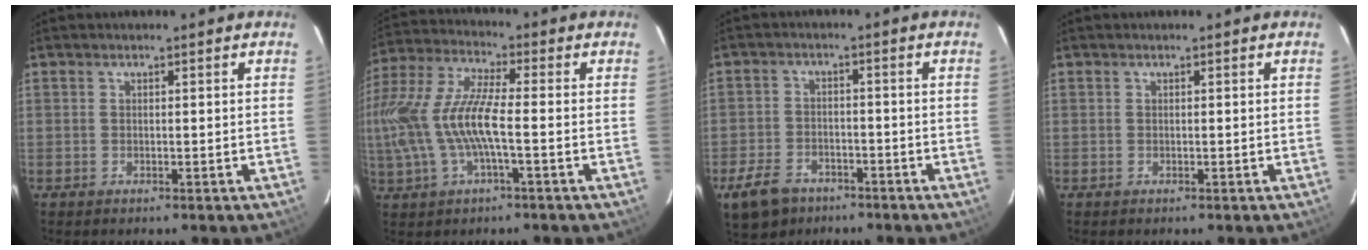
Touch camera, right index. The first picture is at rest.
{"total": 16.0, "force": [-2.1, 4.4, 15.3], "torque": [-0.312, 0.000, -0.041]}
{"total": 9.3, "force": [-6.0, 5.9, 4.0], "torque": [-0.113, 0.002, -0.097]}
{"total": 0.0}